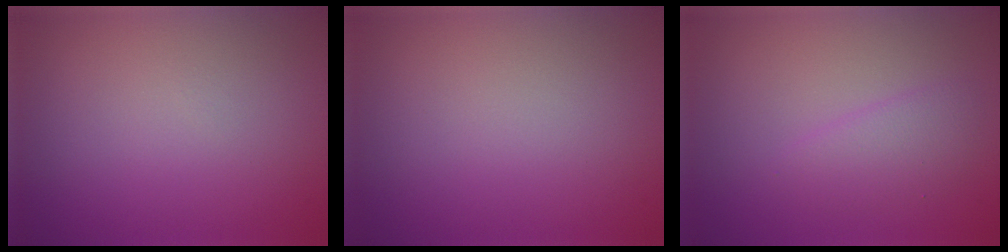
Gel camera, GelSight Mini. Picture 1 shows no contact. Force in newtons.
{"total": 0.0}
{"total": 1.9, "press": 1.9, "slide": 0.1}